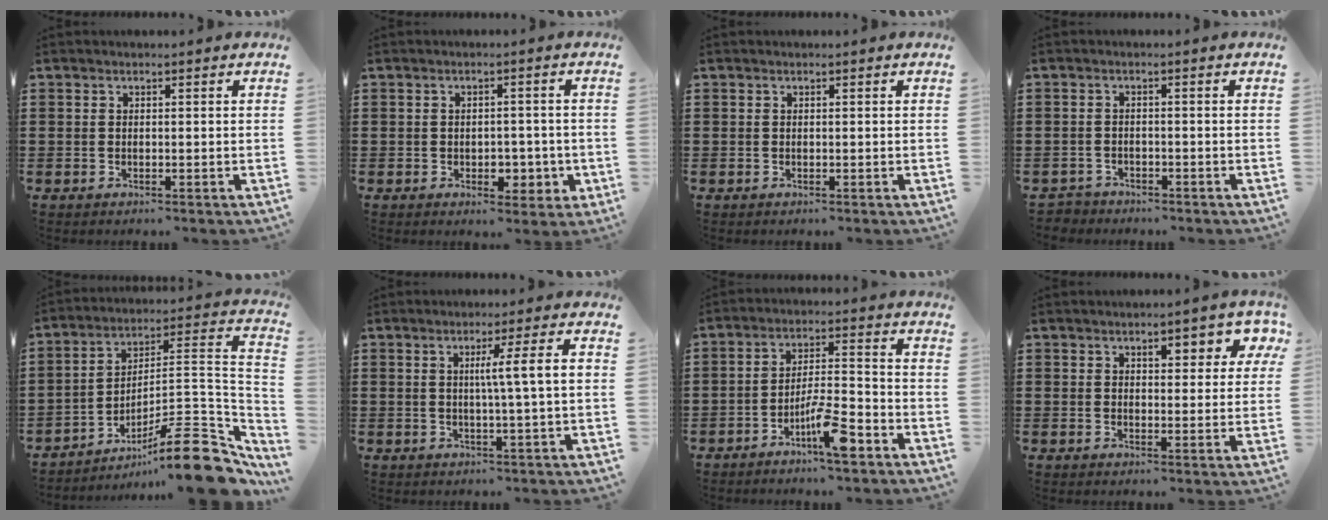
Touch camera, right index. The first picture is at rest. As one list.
[{"total": 3.6, "force": [-1.0, 2.6, 2.3], "torque": [-0.029, -0.002, -0.023]}, {"total": 0.0}, {"total": 1.9, "force": [-1.8, 0.5, -0.2], "torque": [-0.003, 0.002, -0.041]}, {"total": 14.8, "force": [-9.5, 3.0, 10.9], "torque": [-0.140, 0.029, -0.162]}, {"total": 5.3, "force": [0.4, -0.6, 5.2], "torque": [-0.097, -0.007, 0.000]}, {"total": 8.0, "force": [-4.6, 1.6, 6.3], "torque": [-0.117, 0.006, -0.083]}, {"total": 4.6, "force": [2.5, 2.1, 3.2], "torque": [-0.040, 0.000, 0.034]}]